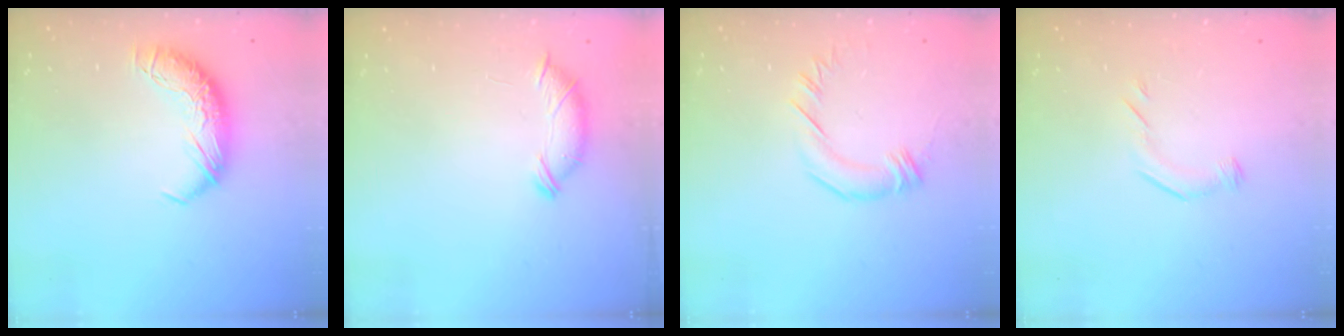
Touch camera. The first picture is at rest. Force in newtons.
{"total": 6.2, "press": 6.2, "slide": 0.3}
{"total": 2.5, "press": 2.4, "slide": 0.3}
{"total": 4.7, "press": 4.6, "slide": 0.9}